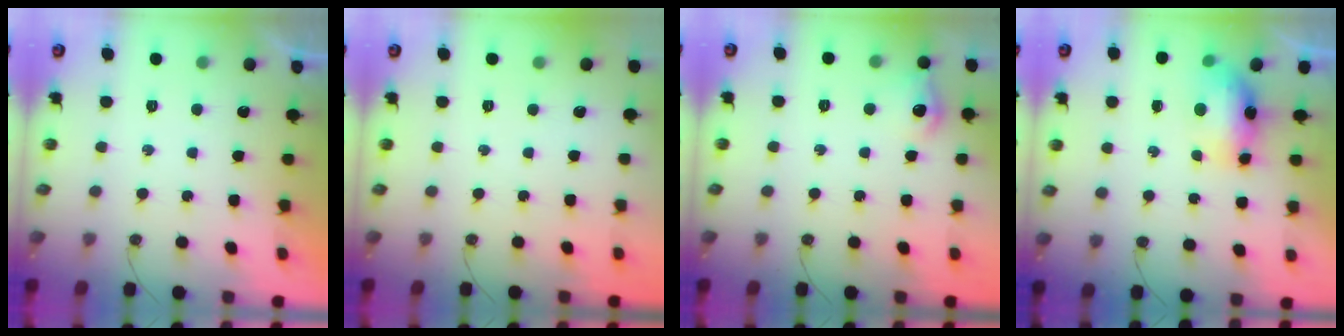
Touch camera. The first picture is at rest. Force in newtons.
{"total": 0.0}
{"total": 9.0, "press": 8.9, "slide": 0.9}
{"total": 8.2, "press": 8.0, "slide": 1.8}